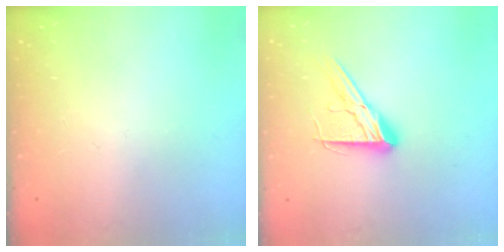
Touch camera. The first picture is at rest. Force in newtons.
{"total": 12.3, "press": 12.3, "slide": 1.0}